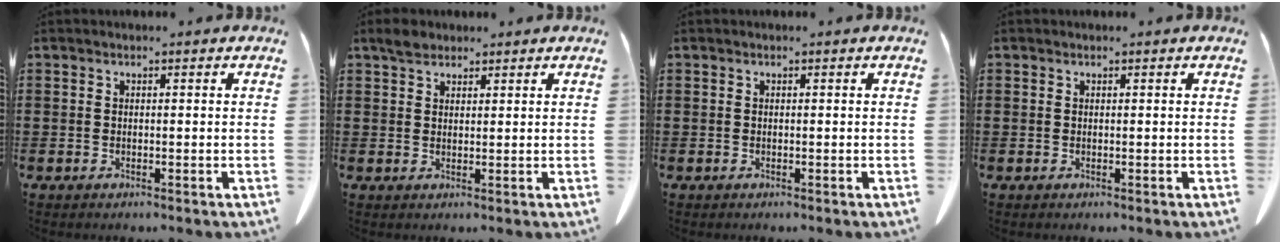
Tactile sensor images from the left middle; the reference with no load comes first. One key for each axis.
{"total": 2.5, "fx": 2.0, "fy": 1.2, "fz": 0.8, "tx": -0.013, "ty": 0.003, "tz": 0.038}
{"total": 0.0}
{"total": 0.0}